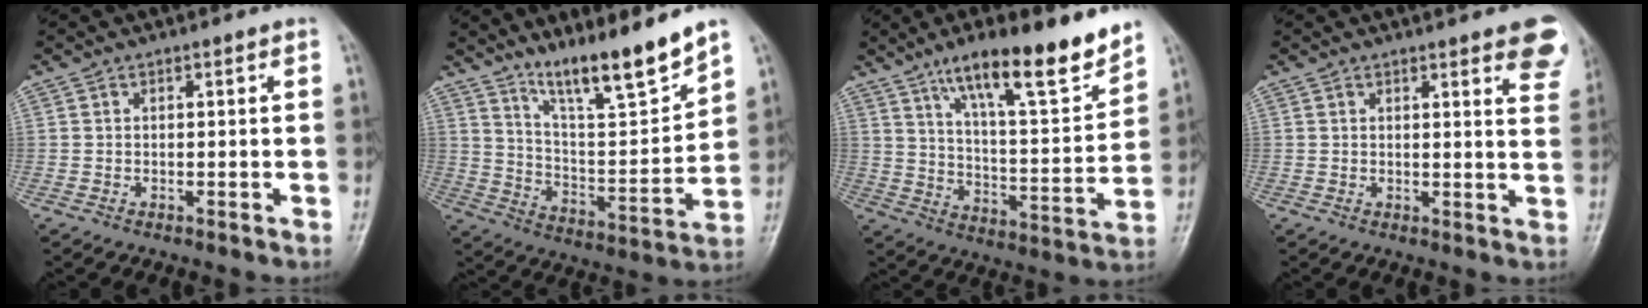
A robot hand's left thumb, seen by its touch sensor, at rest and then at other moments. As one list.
[{"total": 13.9, "force": [11.2, 1.2, 8.1], "torque": [-0.119, -0.078, 0.202]}, {"total": 18.1, "force": [12.6, 3.9, 12.5], "torque": [-0.166, -0.070, 0.207]}, {"total": 9.3, "force": [6.2, 2.4, 6.4], "torque": [-0.049, -0.024, 0.057]}]